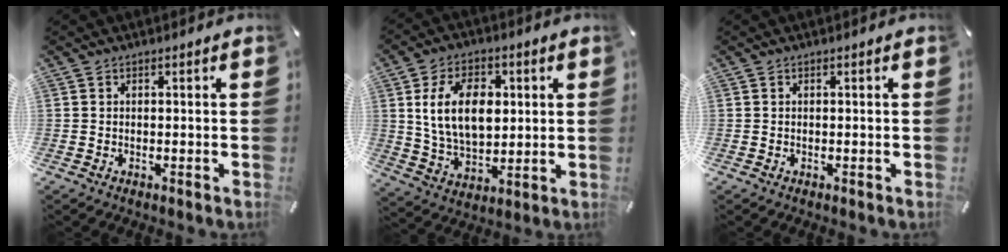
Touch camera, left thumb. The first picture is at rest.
{"total": 13.7, "force": [2.8, 9.1, 9.8], "torque": [-0.197, 0.006, 0.047]}
{"total": 0.0}